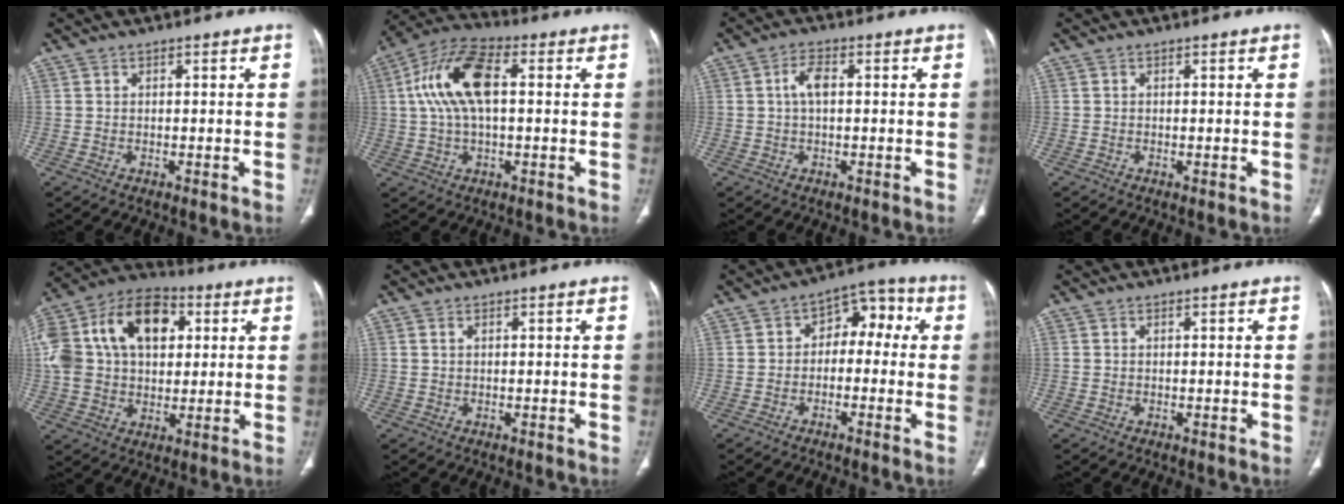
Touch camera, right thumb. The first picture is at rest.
{"total": 13.6, "force": [2.1, 6.5, 11.8], "torque": [-0.238, 0.032, 0.036]}
{"total": 3.5, "force": [0.4, 1.7, 3.0], "torque": [-0.063, 0.011, 0.005]}
{"total": 0.0}
{"total": 24.7, "force": [6.1, 16.5, 17.4], "torque": [-0.335, 0.040, 0.104]}
{"total": 0.5, "force": [0.3, 0.3, 0.3], "torque": [-0.010, 0.004, 0.006]}
{"total": 7.9, "force": [-0.2, 5.4, 5.7], "torque": [-0.037, 0.043, -0.019]}
{"total": 0.0}